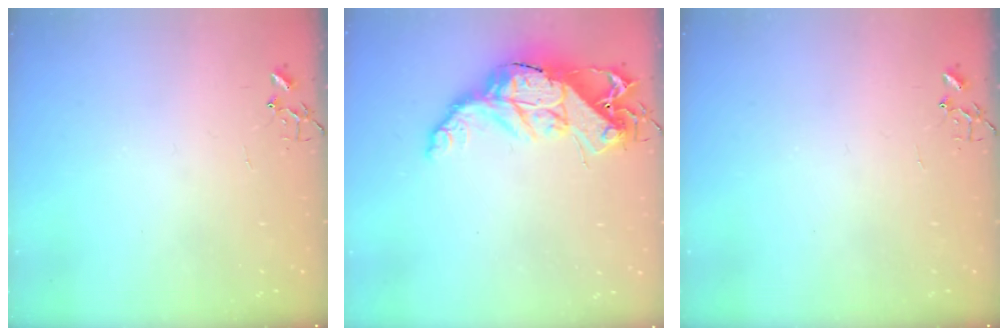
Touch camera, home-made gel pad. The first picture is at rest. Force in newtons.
{"total": 19.1, "press": 19.1, "slide": 1.2}
{"total": 0.0}